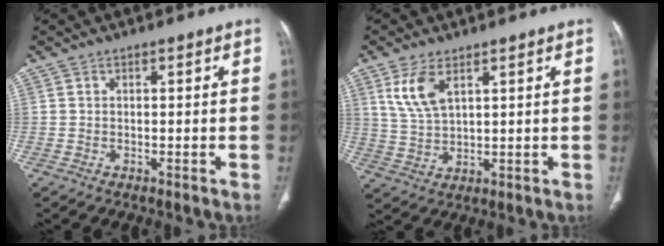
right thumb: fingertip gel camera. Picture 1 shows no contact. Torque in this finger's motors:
{"motor_torque": [0.07, 0.06, 0.46, 0.36, 0.05]}